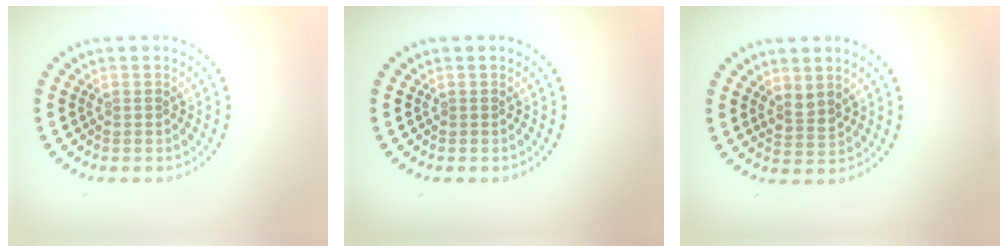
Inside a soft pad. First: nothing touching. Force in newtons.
{"total": 0.0}
{"total": 1.6, "press": 1.3, "slide": 1.0}